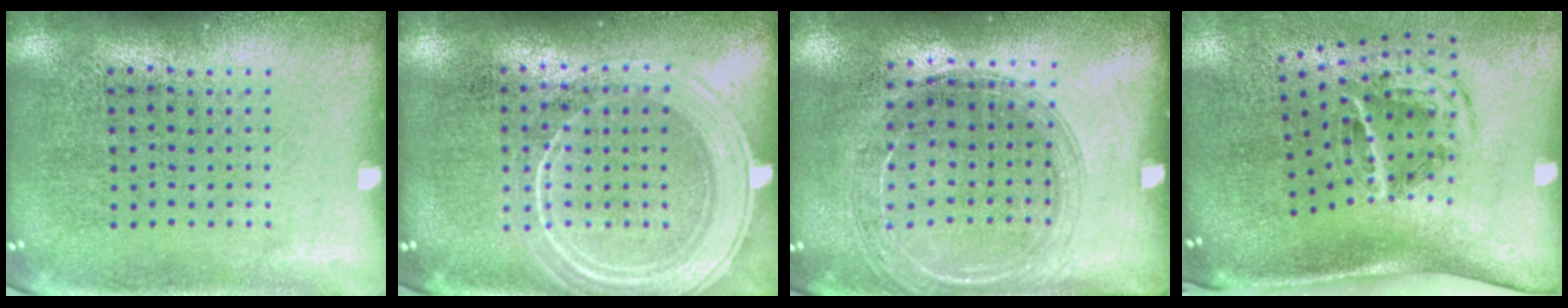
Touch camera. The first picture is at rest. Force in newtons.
{"total": 2.0, "press": 2.0, "slide": 0.3}
{"total": 1.6, "press": 1.5, "slide": 0.2}
{"total": 2.0, "press": 1.2, "slide": 1.6}